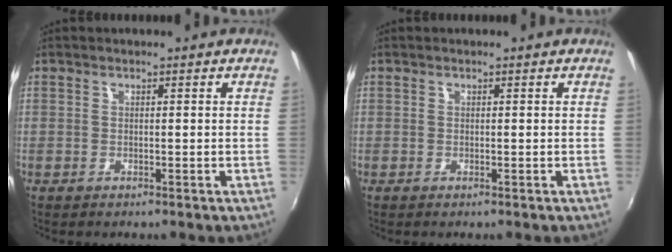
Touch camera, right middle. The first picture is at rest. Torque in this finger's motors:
{"motor_torque": [-0.24, 0.08, 0.05, 0.01]}